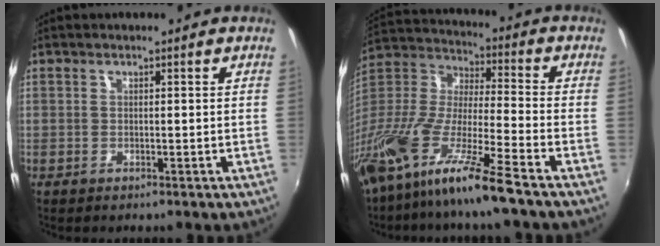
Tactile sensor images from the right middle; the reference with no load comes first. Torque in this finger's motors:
{"motor_torque": [1.38, -0.76, 1.05, 0.21]}